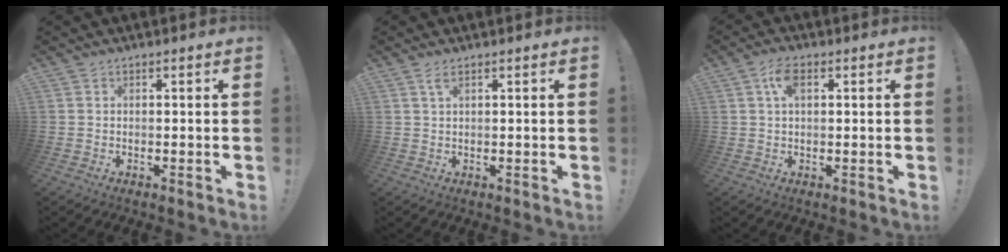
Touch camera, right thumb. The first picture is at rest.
{"total": 2.1, "force": [1.1, 0.5, 1.7], "torque": [-0.030, -0.001, 0.018]}
{"total": 5.2, "force": [1.6, 2.6, 4.2], "torque": [-0.074, 0.004, 0.027]}